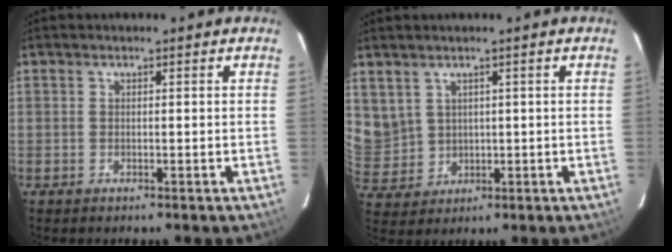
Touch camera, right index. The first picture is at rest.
{"total": 7.0, "force": [3.5, 5.7, 2.2], "torque": [-0.055, 0.010, 0.095]}